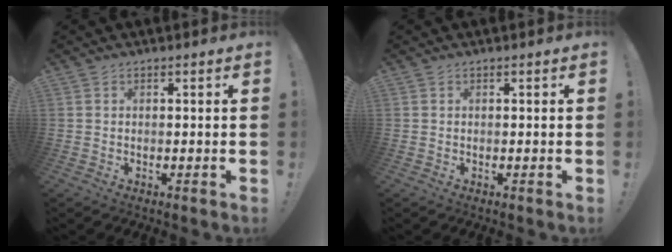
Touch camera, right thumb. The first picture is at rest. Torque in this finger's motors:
{"motor_torque": [0.02, 0.04, 0.09, -0.09, -0.01]}